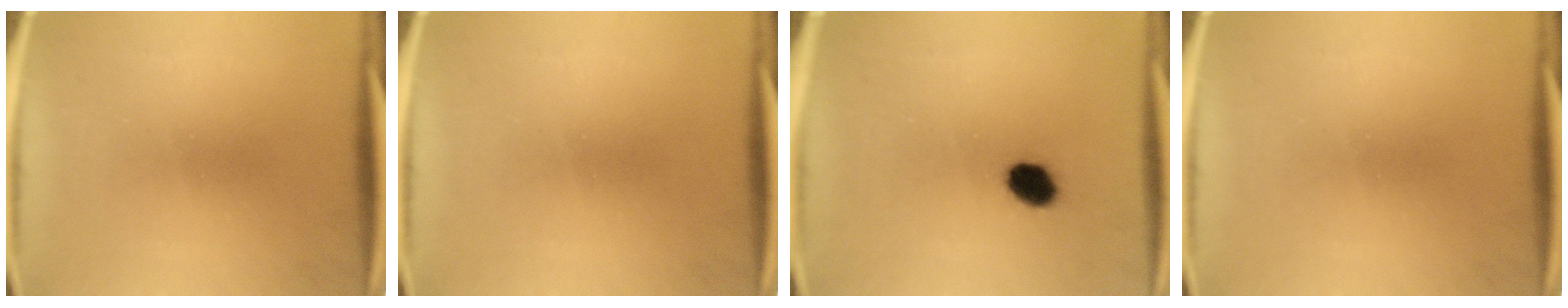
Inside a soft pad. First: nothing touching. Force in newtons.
{"total": 0.0}
{"total": 5.1}
{"total": 0.0}